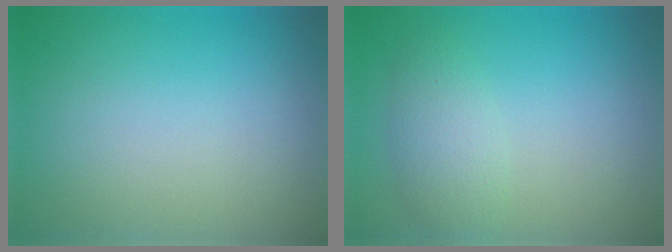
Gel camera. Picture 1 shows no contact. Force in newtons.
{"total": 2.6, "press": 2.6, "slide": 0.1}